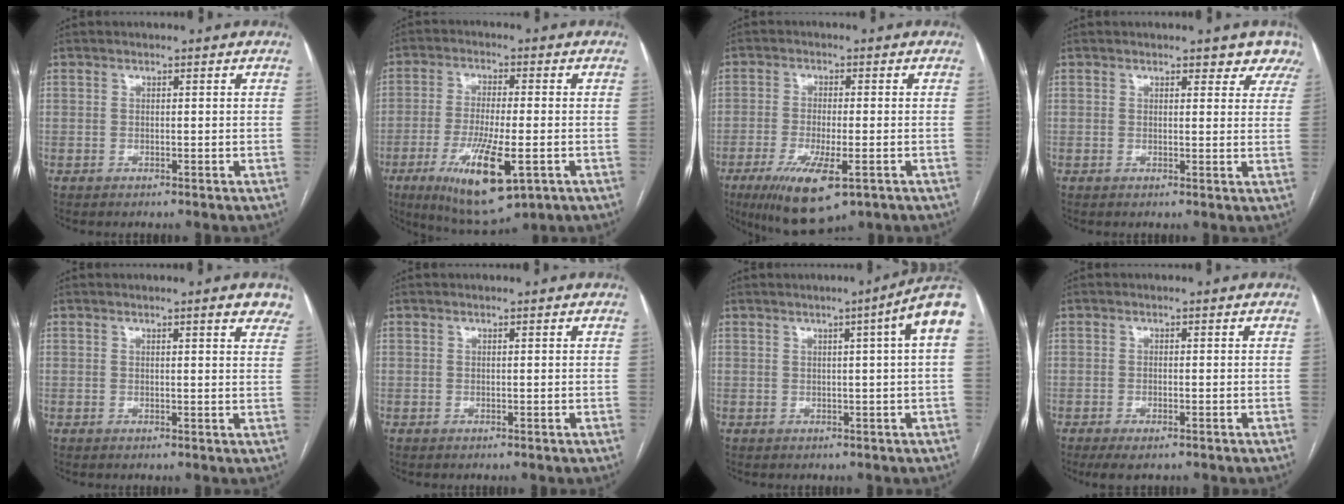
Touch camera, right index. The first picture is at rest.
{"total": 13.2, "force": [-5.1, 2.9, 11.8], "torque": [-0.217, -0.031, -0.075]}
{"total": 10.4, "force": [-5.2, 2.6, 8.6], "torque": [-0.156, -0.025, -0.080]}
{"total": 5.0, "force": [4.4, 2.2, 1.1], "torque": [0.016, -0.007, 0.026]}
{"total": 4.5, "force": [3.6, 0.7, 2.7], "torque": [-0.022, -0.007, 0.025]}
{"total": 0.0}
{"total": 6.1, "force": [1.8, -1.0, 5.8], "torque": [-0.069, 0.009, 0.018]}
{"total": 3.3, "force": [-2.1, 0.9, 2.3], "torque": [-0.040, -0.006, -0.031]}